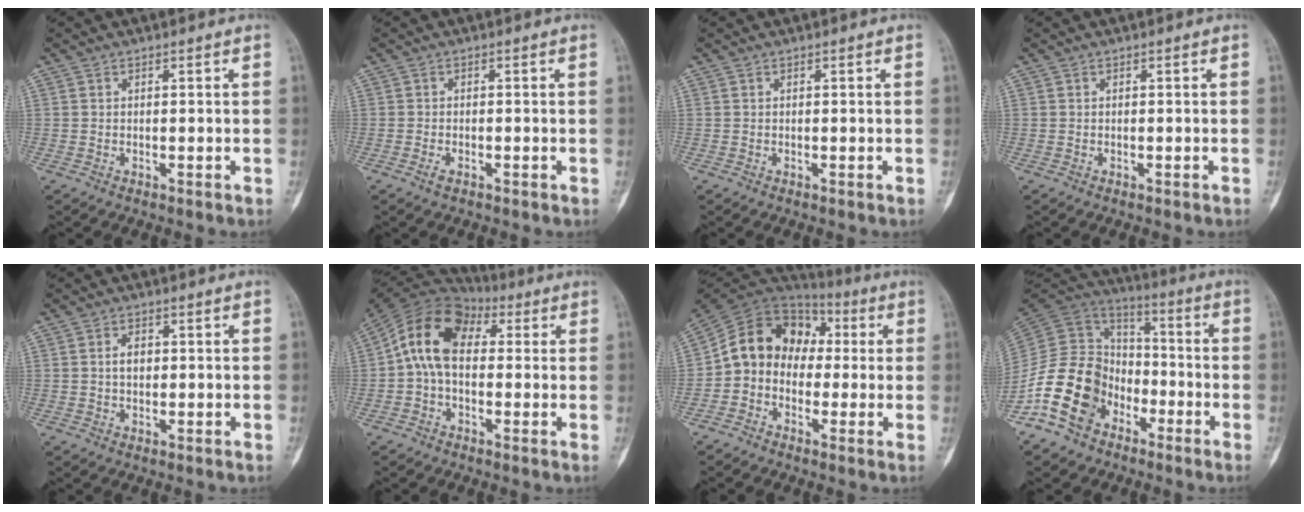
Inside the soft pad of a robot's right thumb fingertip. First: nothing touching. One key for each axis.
{"total": 1.4, "fx": -0.8, "fy": 0.7, "fz": 0.9, "tx": -0.024, "ty": 0.002, "tz": -0.015}
{"total": 0.0}
{"total": 0.0}
{"total": 2.5, "fx": 0.2, "fy": 1.7, "fz": 1.9, "tx": -0.028, "ty": 0.001, "tz": 0.002}
{"total": 12.8, "fx": 1.5, "fy": 8.6, "fz": 9.3, "tx": -0.155, "ty": 0.038, "tz": 0.013}
{"total": 13.9, "fx": 0.2, "fy": 11.3, "fz": 8.1, "tx": -0.109, "ty": 0.048, "tz": -0.009}
{"total": 15.8, "fx": -8.0, "fy": 11.6, "fz": 7.1, "tx": -0.115, "ty": 0.073, "tz": -0.158}